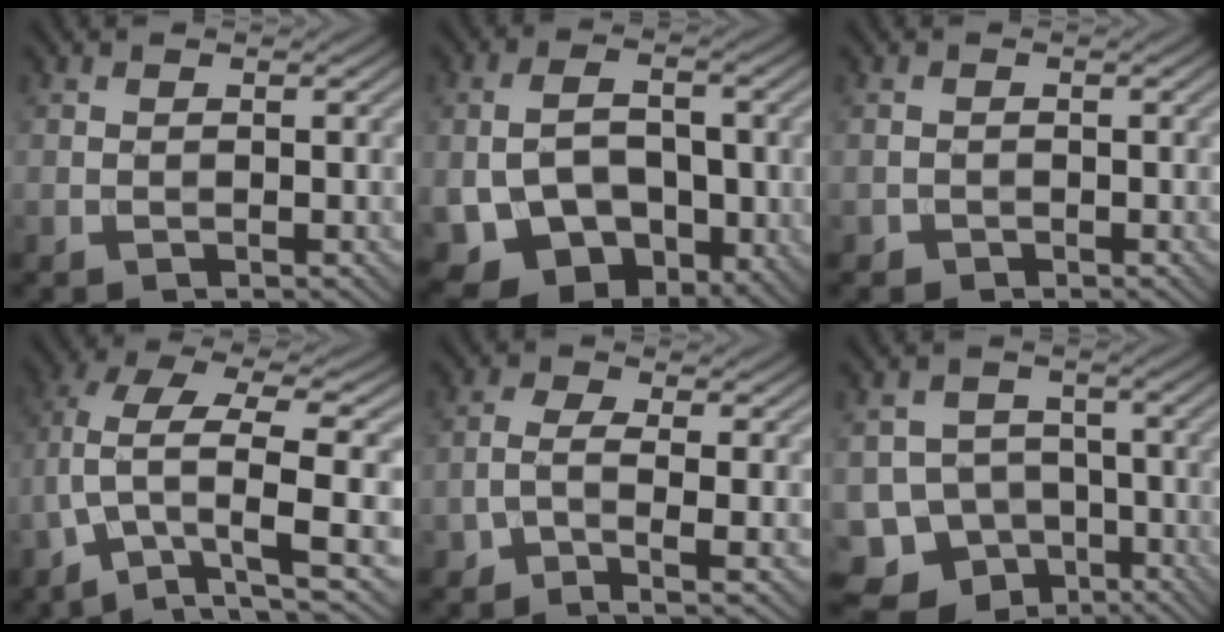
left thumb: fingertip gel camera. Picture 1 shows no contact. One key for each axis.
{"total": 11.2, "fx": -2.7, "fy": 7.7, "fz": 7.6, "tx": -0.146, "ty": -0.023, "tz": -0.035}
{"total": 0.8, "fx": -0.6, "fy": 0.6, "fz": 0.0, "tx": 0.002, "ty": -0.003, "tz": -0.011}
{"total": 11.2, "fx": -0.1, "fy": 4.6, "fz": 10.2, "tx": -0.221, "ty": 0.001, "tz": -0.003}
{"total": 4.0, "fx": -1.4, "fy": 1.4, "fz": 3.5, "tx": -0.076, "ty": 0.001, "tz": -0.034}
{"total": 10.8, "fx": -6.6, "fy": 8.2, "fz": 2.5, "tx": -0.068, "ty": -0.021, "tz": -0.108}